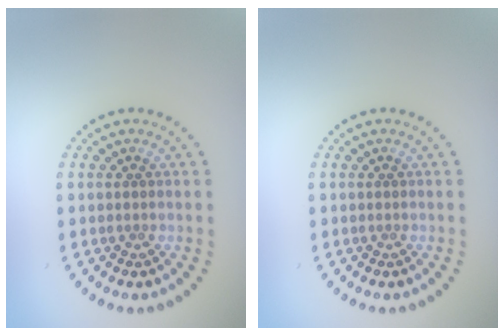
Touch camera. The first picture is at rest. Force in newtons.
{"total": 0.0}